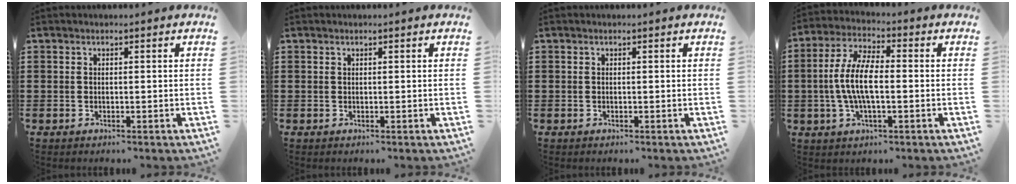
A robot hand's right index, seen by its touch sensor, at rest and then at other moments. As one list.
[{"total": 0.0}, {"total": 0.0}, {"total": 8.2, "force": [-0.9, 2.8, 7.7], "torque": [-0.178, -0.012, -0.025]}]